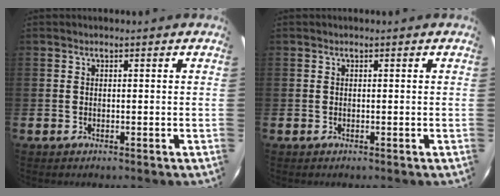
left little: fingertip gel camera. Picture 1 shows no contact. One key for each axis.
{"total": 0.0}